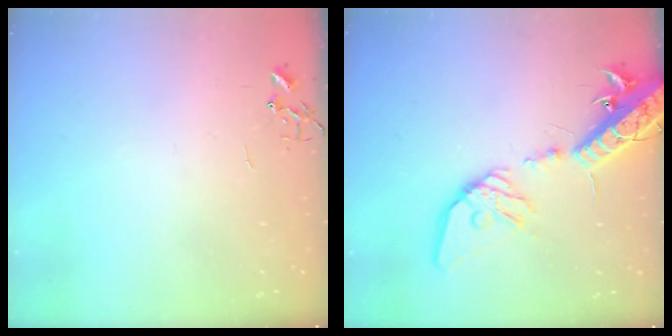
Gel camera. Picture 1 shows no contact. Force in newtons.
{"total": 19.7, "press": 19.2, "slide": 4.1}